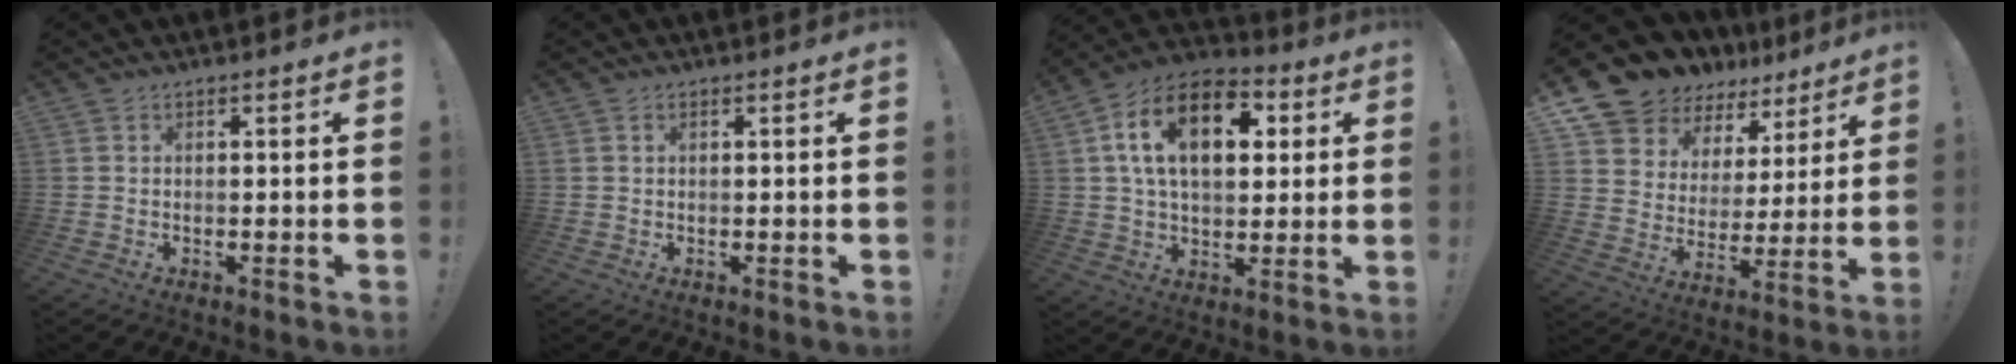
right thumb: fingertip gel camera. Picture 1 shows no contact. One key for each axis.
{"total": 0.9, "fx": 0.5, "fy": 0.5, "fz": 0.6, "tx": -0.016, "ty": 0.003, "tz": 0.010}
{"total": 18.1, "fx": 5.2, "fy": 11.0, "fz": 13.4, "tx": -0.226, "ty": 0.000, "tz": 0.087}
{"total": 12.1, "fx": 10.7, "fy": 5.6, "fz": 1.2, "tx": -0.047, "ty": -0.098, "tz": 0.204}